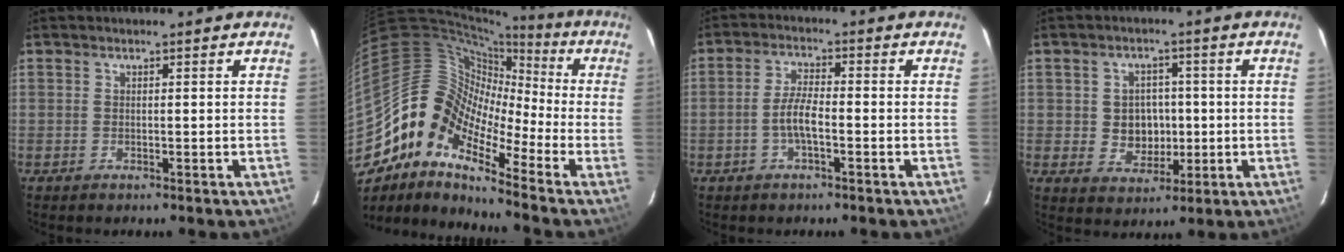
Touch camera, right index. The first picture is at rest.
{"total": 12.6, "force": [-6.9, 7.2, 7.7], "torque": [-0.123, 0.015, -0.161]}
{"total": 4.3, "force": [-1.6, 1.0, 3.9], "torque": [-0.086, 0.007, -0.031]}
{"total": 6.2, "force": [-0.2, 5.7, 2.6], "torque": [-0.057, 0.011, 0.009]}